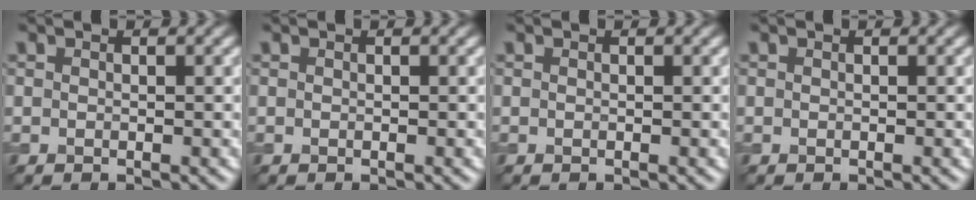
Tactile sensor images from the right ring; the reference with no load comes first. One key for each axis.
{"total": 0.0}
{"total": 0.0}
{"total": 0.0}